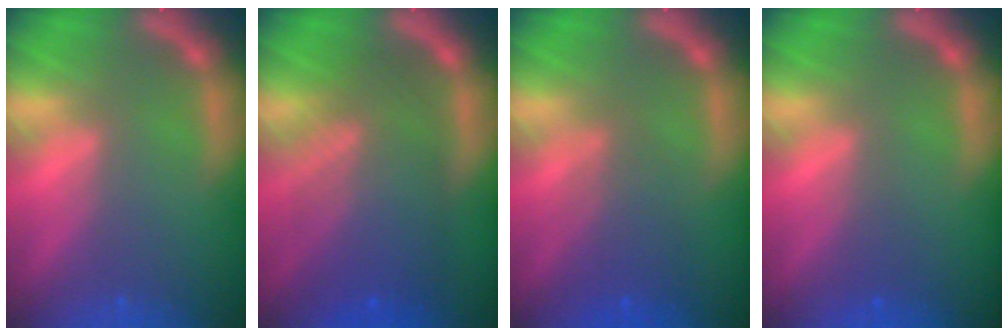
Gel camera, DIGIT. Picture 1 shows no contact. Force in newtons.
{"total": 8.5}
{"total": 3.5}
{"total": 1.0}